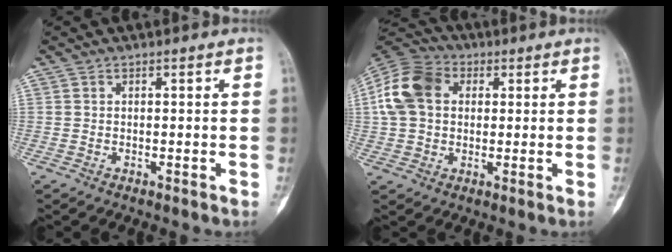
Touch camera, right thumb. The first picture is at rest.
{"total": 12.7, "force": [2.6, 9.4, 8.1], "torque": [-0.149, 0.024, 0.038]}